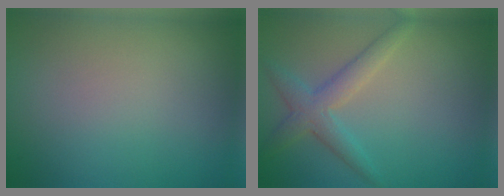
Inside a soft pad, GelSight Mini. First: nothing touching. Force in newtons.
{"total": 2.9, "press": 2.9, "slide": 0.2}